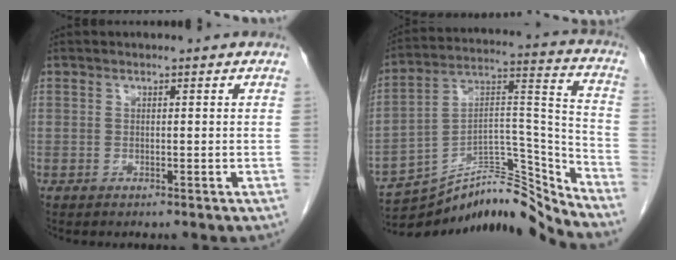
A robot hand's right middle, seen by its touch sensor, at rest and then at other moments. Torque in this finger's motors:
{"motor_torque": [-0.12, 0.14, -0.20, -0.05]}